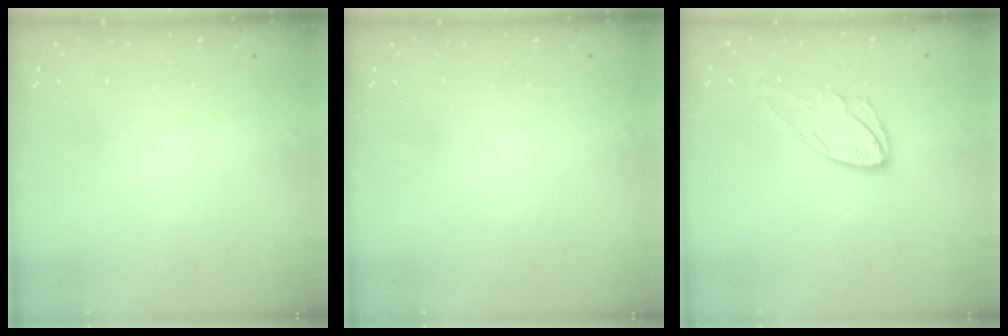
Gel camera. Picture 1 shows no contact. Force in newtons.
{"total": 0.0}
{"total": 9.3, "press": 9.3, "slide": 0.5}